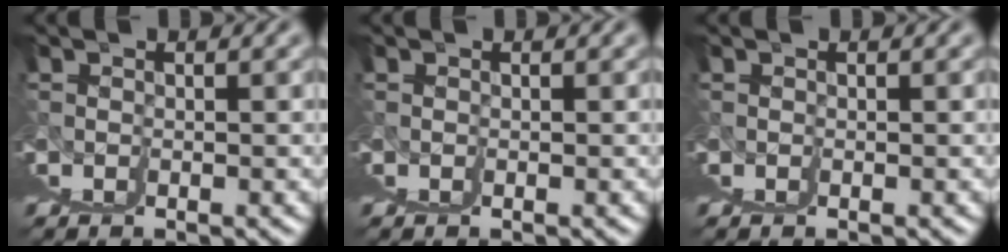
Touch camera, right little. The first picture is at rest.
{"total": 0.0}
{"total": 0.0}